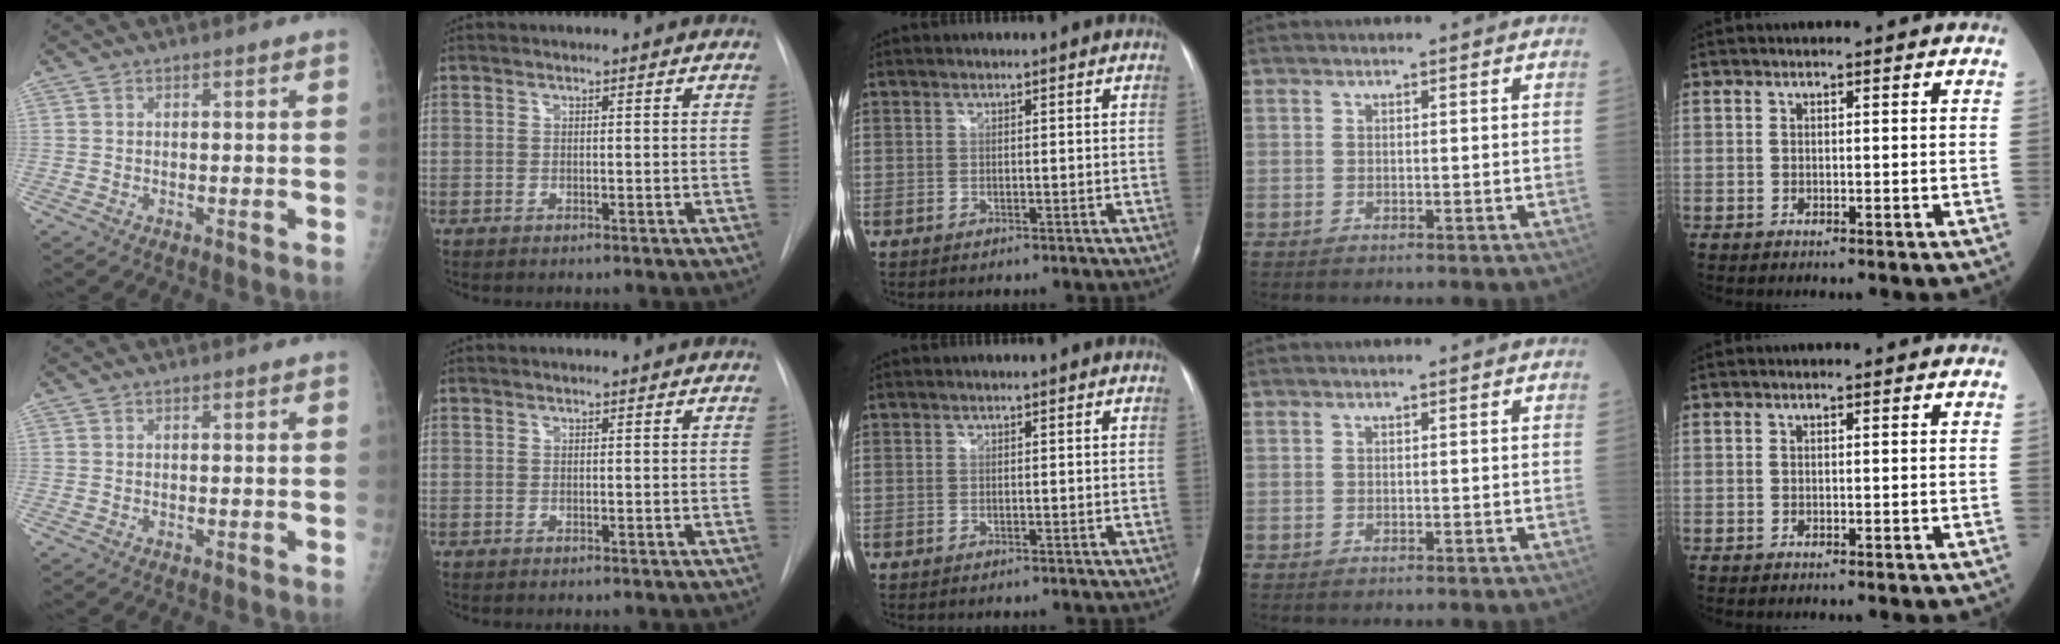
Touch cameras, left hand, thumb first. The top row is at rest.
{}